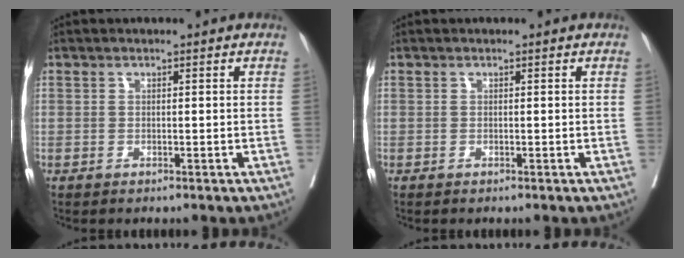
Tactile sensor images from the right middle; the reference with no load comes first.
{"total": 0.0}